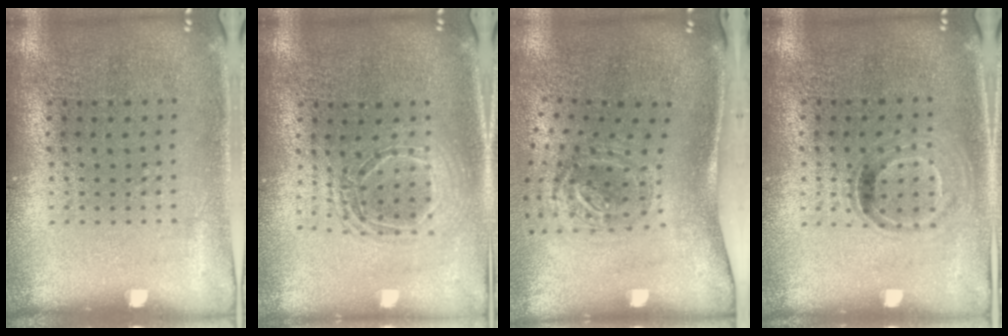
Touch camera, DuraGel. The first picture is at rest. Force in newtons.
{"total": 1.7, "press": 1.4, "slide": 0.9}
{"total": 1.9, "press": 1.3, "slide": 1.5}
{"total": 1.0, "press": 0.8, "slide": 0.6}